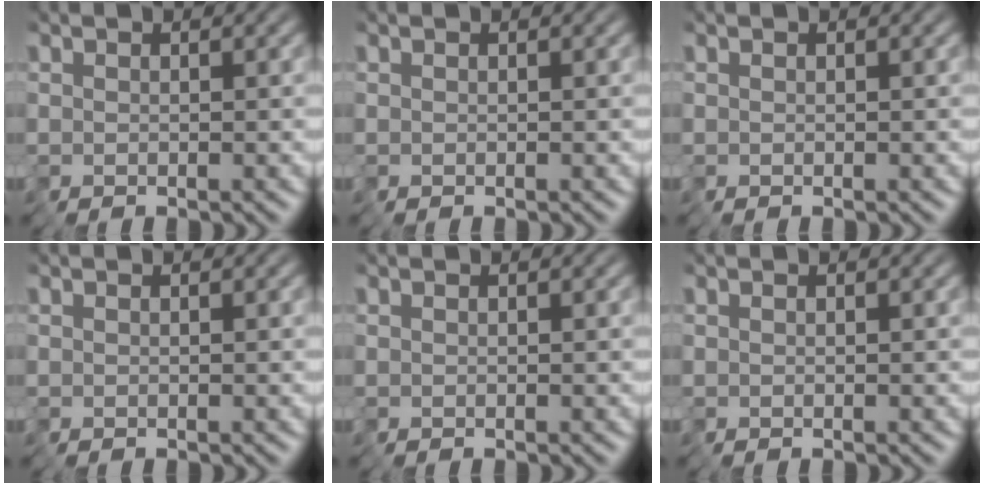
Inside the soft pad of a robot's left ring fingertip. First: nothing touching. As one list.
[{"total": 0.0}, {"total": 0.0}, {"total": 0.0}, {"total": 0.0}, {"total": 0.0}]